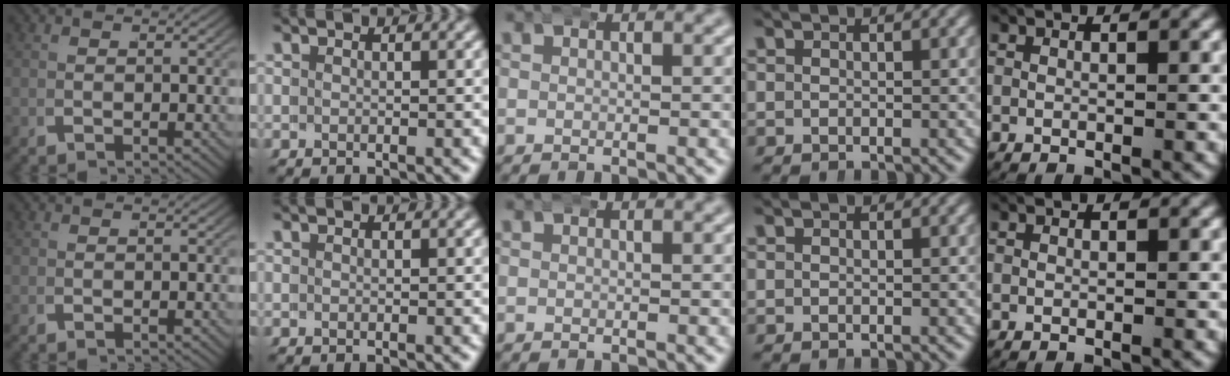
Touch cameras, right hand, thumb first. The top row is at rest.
{}